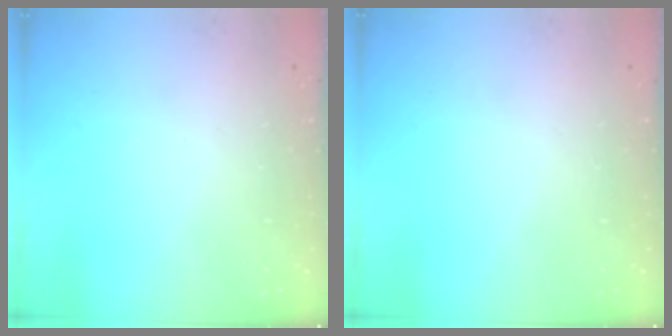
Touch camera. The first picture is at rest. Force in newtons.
{"total": 0.0}